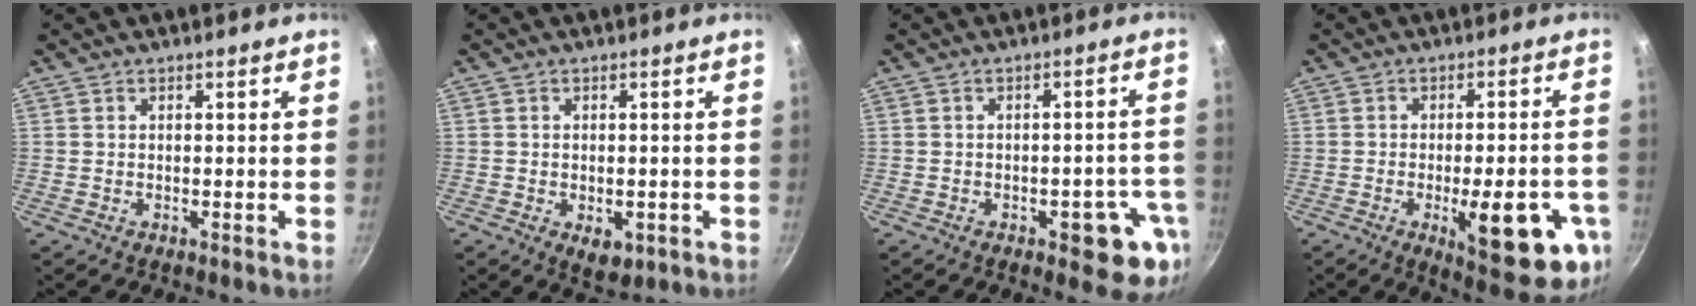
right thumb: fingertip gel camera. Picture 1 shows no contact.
{"total": 4.2, "force": [-1.4, 2.4, 3.1], "torque": [-0.040, 0.001, -0.010]}
{"total": 10.2, "force": [-4.2, 3.9, 8.5], "torque": [-0.074, 0.026, -0.044]}
{"total": 16.3, "force": [-5.6, 5.1, 14.4], "torque": [-0.162, 0.011, -0.063]}